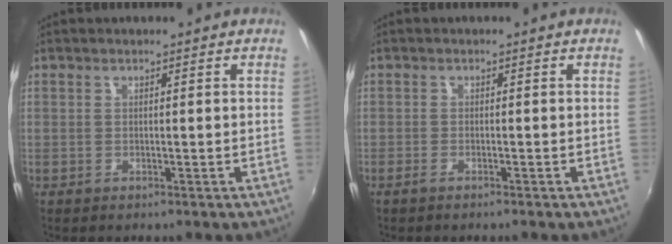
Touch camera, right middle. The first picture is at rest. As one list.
[{"total": 1.6, "force": [-1.4, 0.2, 0.9], "torque": [-0.023, -0.003, -0.028]}]